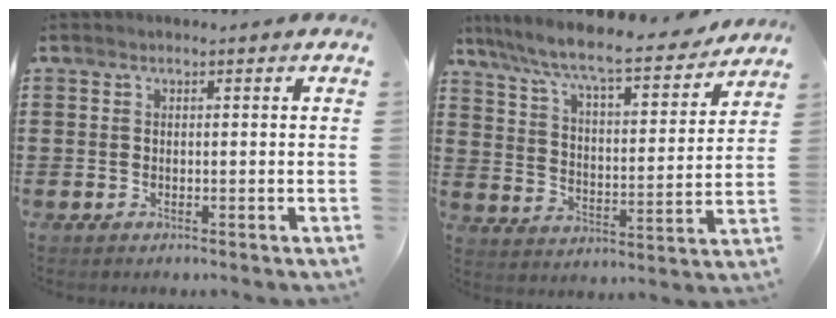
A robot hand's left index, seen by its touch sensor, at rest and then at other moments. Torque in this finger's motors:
{"motor_torque": [1.09, -1.06, 0.46, 0.21]}